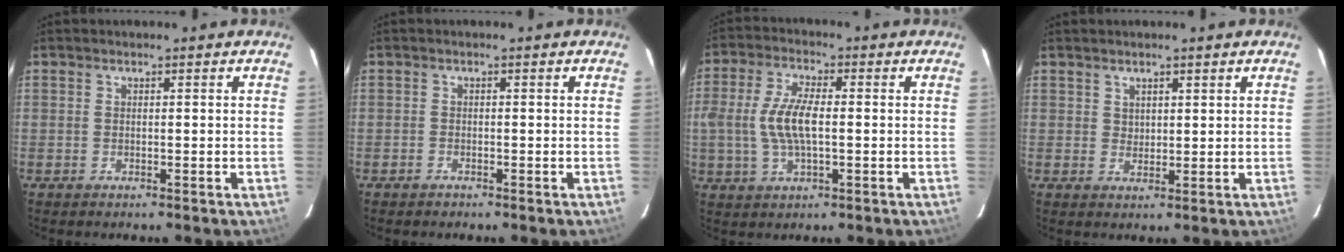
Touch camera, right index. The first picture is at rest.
{"total": 1.0, "force": [-0.8, 0.6, 0.0], "torque": [-0.001, 0.004, -0.015]}
{"total": 8.7, "force": [-0.3, 3.6, 7.9], "torque": [-0.163, 0.006, -0.006]}
{"total": 2.3, "force": [1.6, 1.5, 0.6], "torque": [-0.002, 0.004, 0.028]}